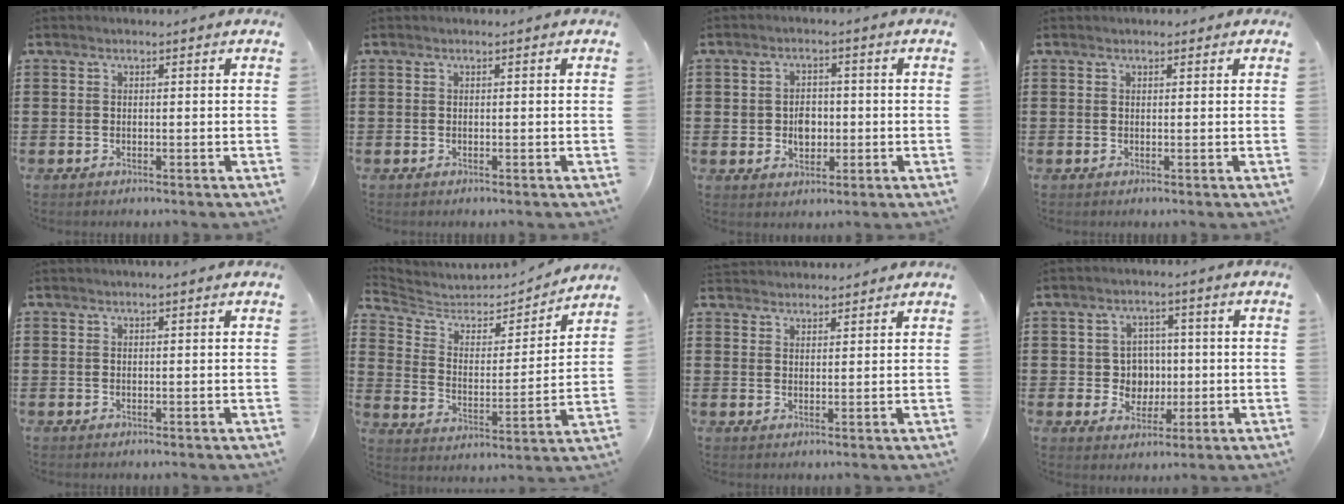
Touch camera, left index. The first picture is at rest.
{"total": 0.0}
{"total": 4.1, "force": [-0.1, 3.1, 2.8], "torque": [-0.051, 0.006, -0.005]}
{"total": 0.8, "force": [0.7, 0.5, 0.2], "torque": [-0.005, 0.003, 0.013]}
{"total": 0.6, "force": [0.4, -0.1, 0.4], "torque": [-0.008, -0.001, 0.010]}
{"total": 5.2, "force": [4.7, 2.0, 1.0], "torque": [-0.053, -0.033, 0.076]}
{"total": 2.5, "force": [2.4, 0.4, -0.3], "torque": [-0.002, -0.004, 0.048]}
{"total": 5.1, "force": [0.2, 4.7, 1.9], "torque": [-0.049, 0.010, 0.001]}